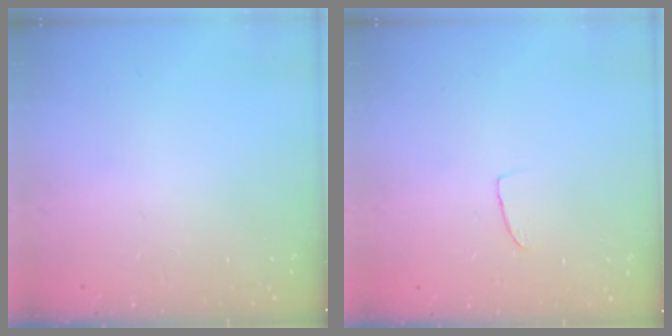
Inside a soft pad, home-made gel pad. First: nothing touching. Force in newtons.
{"total": 2.5, "press": 2.5, "slide": 0.1}